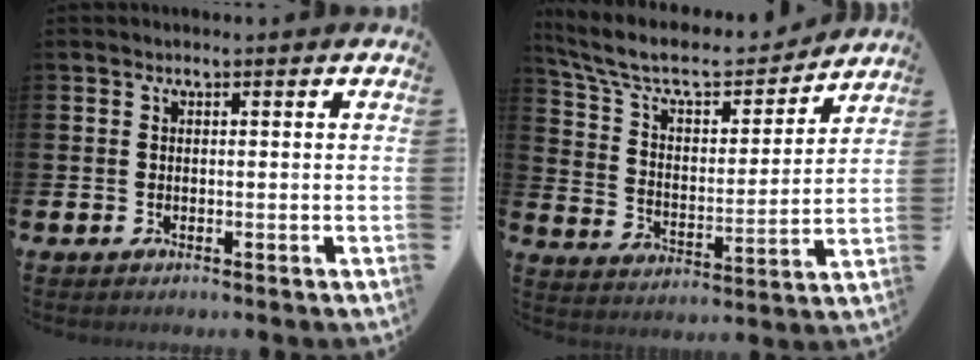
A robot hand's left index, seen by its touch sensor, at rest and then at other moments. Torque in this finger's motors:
{"motor_torque": [0.61, -0.76, 0.26, 0.10]}